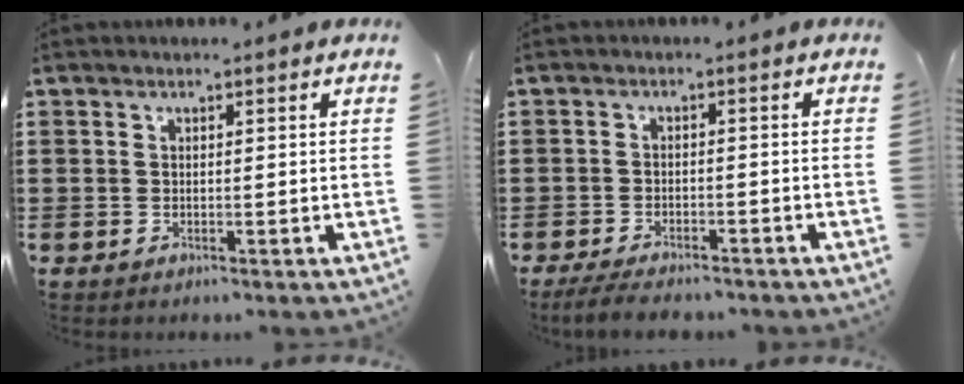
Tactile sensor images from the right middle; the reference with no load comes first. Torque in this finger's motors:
{"motor_torque": [1.14, -0.04, 0.35, 0.10]}